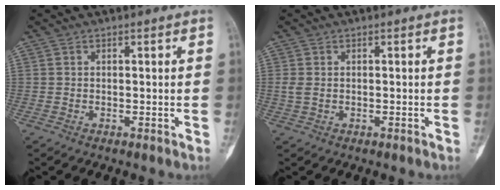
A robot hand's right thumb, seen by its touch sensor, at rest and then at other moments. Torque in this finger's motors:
{"motor_torque": [-0.43, 0.20, 0.43, -0.01, 0.03]}